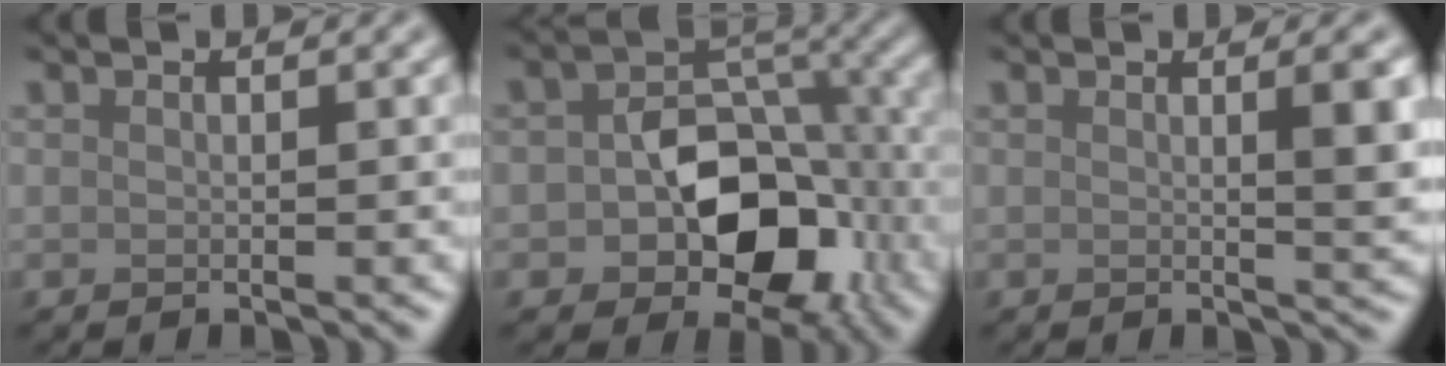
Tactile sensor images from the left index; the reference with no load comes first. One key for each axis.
{"total": 9.5, "fx": -2.5, "fy": 6.4, "fz": 6.6, "tx": -0.093, "ty": -0.004, "tz": -0.043}
{"total": 3.3, "fx": 0.4, "fy": 0.8, "fz": 3.1, "tx": -0.037, "ty": -0.001, "tz": 0.002}